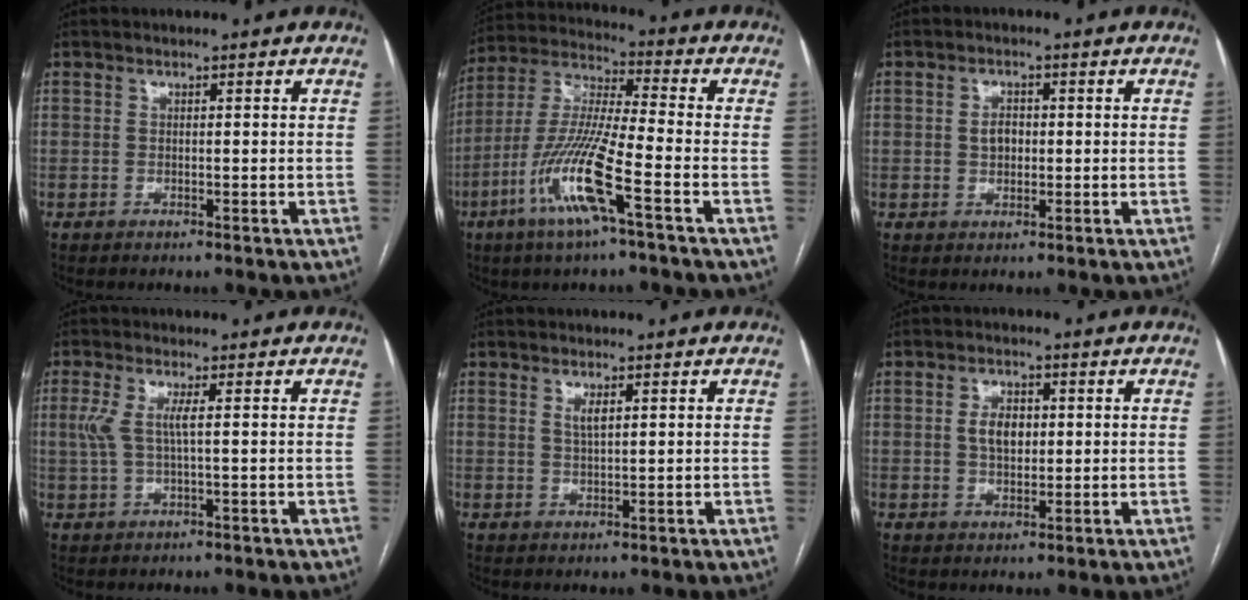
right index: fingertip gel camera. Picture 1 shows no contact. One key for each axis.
{"total": 13.8, "fx": -6.0, "fy": 0.5, "fz": 12.4, "tx": -0.262, "ty": -0.011, "tz": -0.120}
{"total": 2.7, "fx": 0.1, "fy": 1.9, "fz": 1.9, "tx": -0.032, "ty": 0.006, "tz": 0.003}
{"total": 3.9, "fx": 0.6, "fy": 0.6, "fz": 3.8, "tx": -0.099, "ty": 0.011, "tz": 0.014}
{"total": 2.0, "fx": 0.9, "fy": 0.4, "fz": 1.7, "tx": -0.038, "ty": -0.003, "tz": 0.020}
{"total": 4.3, "fx": 0.6, "fy": 2.6, "fz": 3.4, "tx": -0.063, "ty": 0.007, "tz": 0.014}